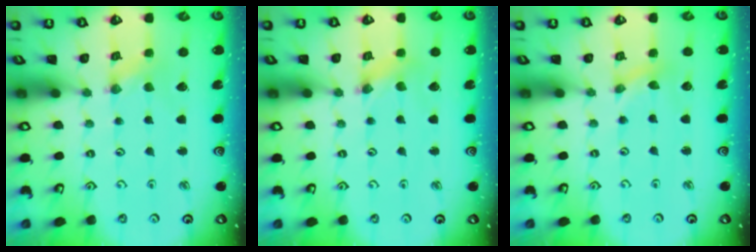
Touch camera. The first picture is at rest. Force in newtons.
{"total": 0.8, "press": 0.7, "slide": 0.3}
{"total": 0.8, "press": 0.8, "slide": 0.0}